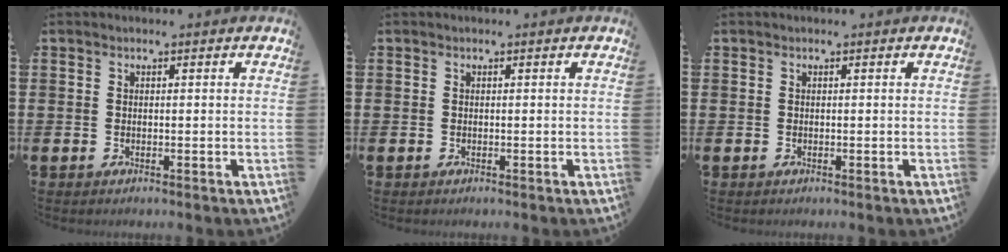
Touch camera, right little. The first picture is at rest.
{"total": 0.0}
{"total": 0.0}